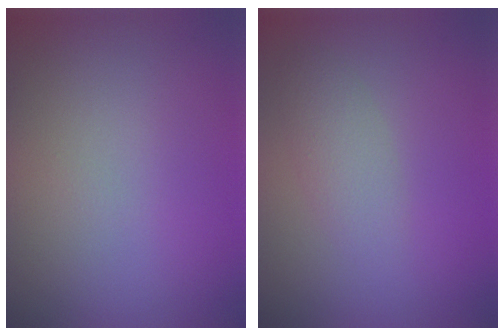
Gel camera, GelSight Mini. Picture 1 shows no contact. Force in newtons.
{"total": 1.8, "press": 1.8, "slide": 0.1}